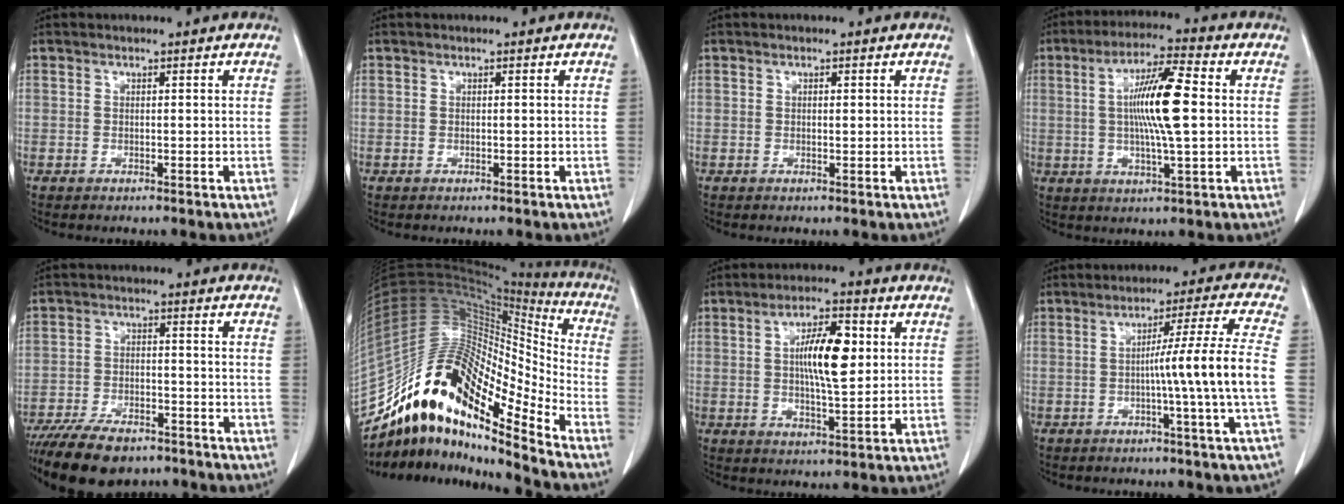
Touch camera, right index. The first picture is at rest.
{"total": 0.0}
{"total": 0.6, "force": [0.1, 0.2, 0.5], "torque": [-0.010, -0.001, 0.002]}
{"total": 11.3, "force": [0.8, 0.8, 11.3], "torque": [-0.207, 0.004, 0.011]}
{"total": 12.1, "force": [-9.5, 4.2, 6.2], "torque": [-0.102, -0.012, -0.153]}
{"total": 20.7, "force": [-15.4, 4.4, 13.1], "torque": [-0.258, 0.043, -0.279]}
{"total": 9.1, "force": [1.5, 2.3, 8.7], "torque": [-0.154, 0.008, 0.025]}
{"total": 10.2, "force": [-1.7, -2.8, 9.7], "torque": [-0.146, 0.002, -0.025]}